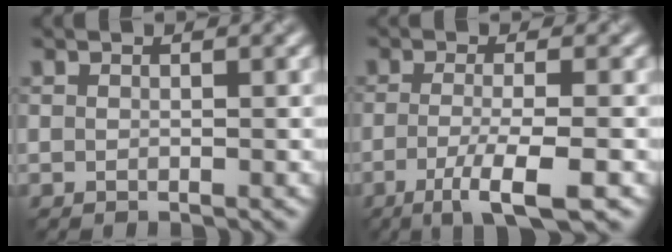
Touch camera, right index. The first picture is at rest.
{"total": 4.8, "force": [-2.6, 0.7, 4.0], "torque": [-0.075, -0.002, -0.044]}